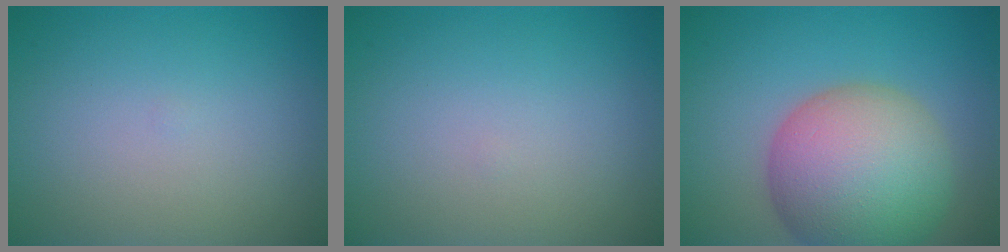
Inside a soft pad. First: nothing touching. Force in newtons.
{"total": 0.0}
{"total": 11.4, "press": 11.4, "slide": 0.8}